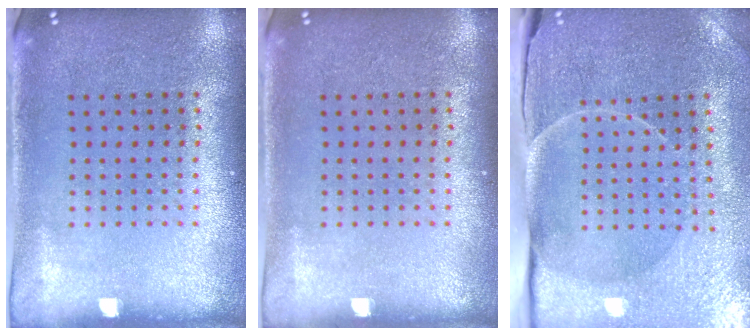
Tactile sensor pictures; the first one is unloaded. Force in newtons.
{"total": 0.0}
{"total": 3.8, "press": 3.7, "slide": 0.7}